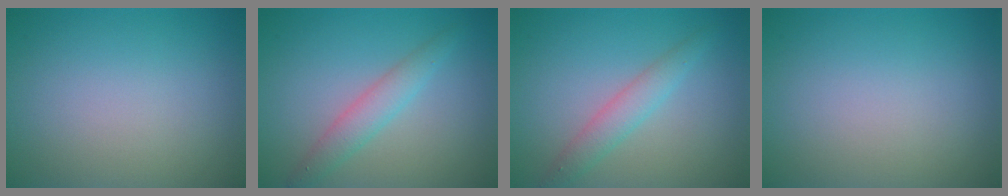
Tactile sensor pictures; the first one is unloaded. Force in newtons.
{"total": 2.4, "press": 2.4, "slide": 0.1}
{"total": 2.3, "press": 2.3, "slide": 0.1}
{"total": 0.0}